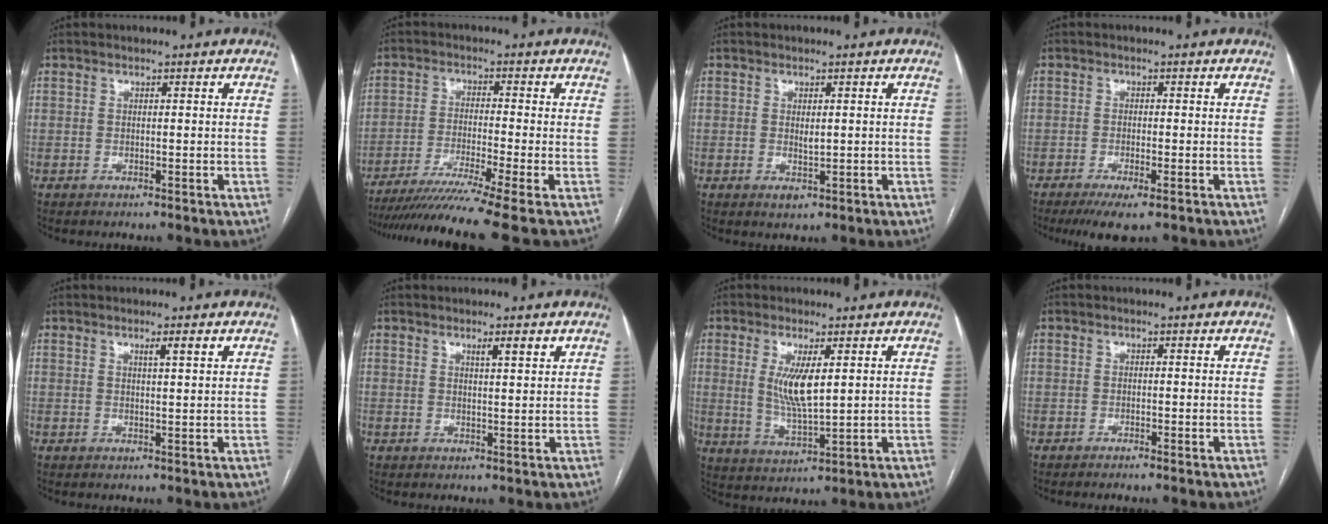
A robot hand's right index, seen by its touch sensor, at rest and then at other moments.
{"total": 12.0, "force": [-9.7, -2.9, 6.5], "torque": [-0.093, -0.031, -0.156]}
{"total": 1.7, "force": [0.0, 0.9, 1.5], "torque": [-0.027, -0.006, 0.004]}
{"total": 4.9, "force": [-3.0, 0.9, 3.8], "torque": [-0.062, -0.012, -0.046]}
{"total": 2.0, "force": [1.2, -0.1, 1.6], "torque": [-0.030, -0.002, 0.019]}
{"total": 2.5, "force": [1.6, 0.2, 1.9], "torque": [-0.034, -0.003, 0.026]}
{"total": 6.7, "force": [1.8, 1.6, 6.3], "torque": [-0.128, -0.009, 0.042]}
{"total": 0.6, "force": [-0.5, -0.2, 0.4], "torque": [-0.007, 0.001, -0.010]}